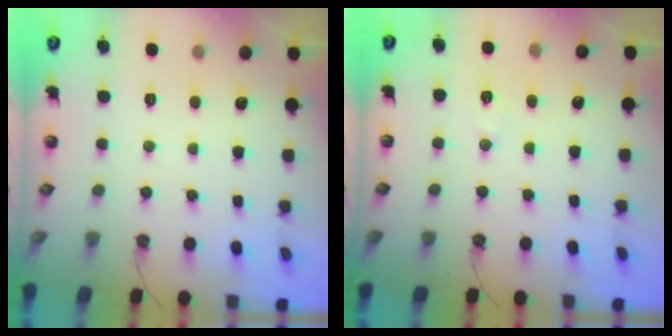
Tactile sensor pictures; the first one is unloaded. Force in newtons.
{"total": 5.8, "press": 4.9, "slide": 3.1}